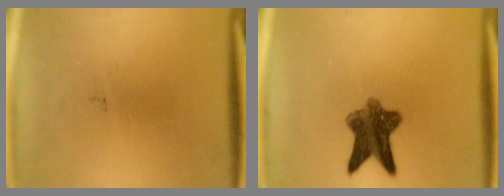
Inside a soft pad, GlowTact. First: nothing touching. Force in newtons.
{"total": 7.9}